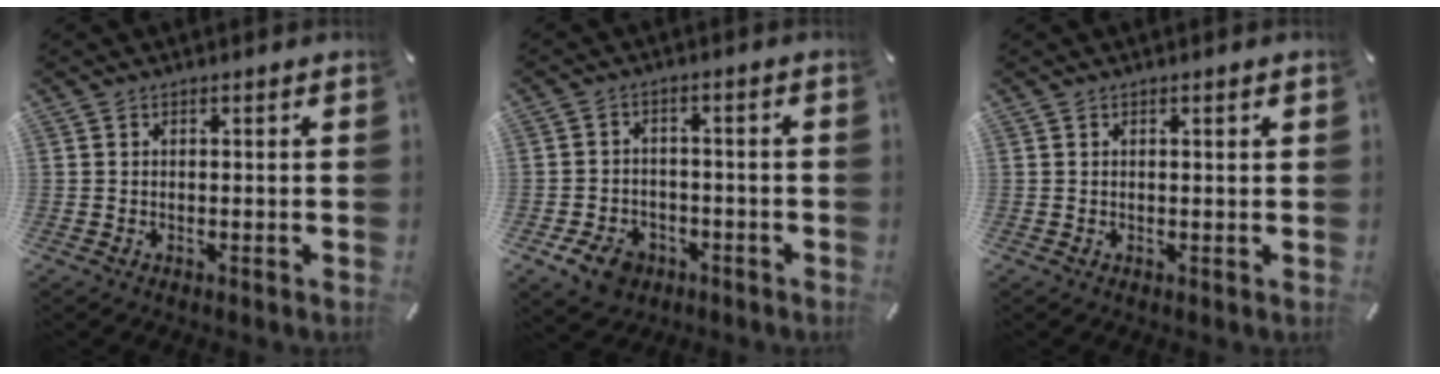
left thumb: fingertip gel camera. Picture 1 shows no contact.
{"total": 6.7, "force": [-3.9, 4.8, 2.8], "torque": [-0.055, 0.017, -0.076]}
{"total": 0.9, "force": [0.4, 0.1, 0.8], "torque": [-0.015, 0.001, 0.005]}